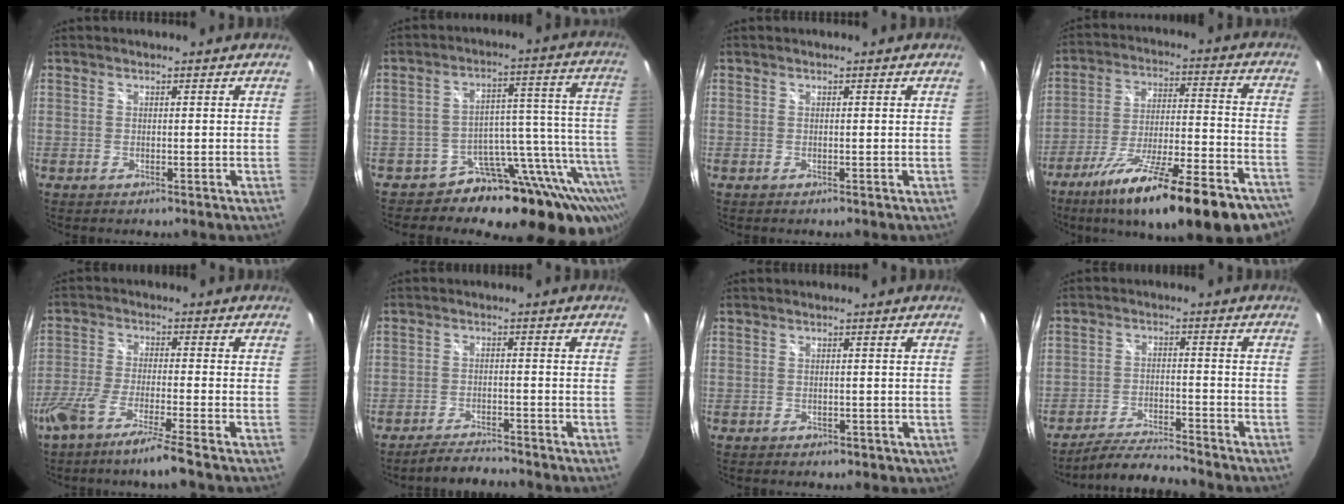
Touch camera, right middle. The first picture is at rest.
{"total": 17.7, "force": [-11.2, 9.0, 10.2], "torque": [-0.110, 0.011, -0.174]}
{"total": 0.0}
{"total": 28.3, "force": [-20.9, 6.1, 18.0], "torque": [-0.284, -0.055, -0.297]}
{"total": 10.0, "force": [-7.4, -0.4, 6.7], "torque": [-0.143, -0.028, -0.135]}
{"total": 4.1, "force": [-4.0, 0.4, 0.7], "torque": [-0.033, 0.000, -0.066]}
{"total": 2.1, "force": [-0.7, 1.7, 0.9], "torque": [-0.016, -0.005, -0.002]}
{"total": 6.7, "force": [-6.5, -0.1, 1.6], "torque": [-0.055, 0.002, -0.117]}